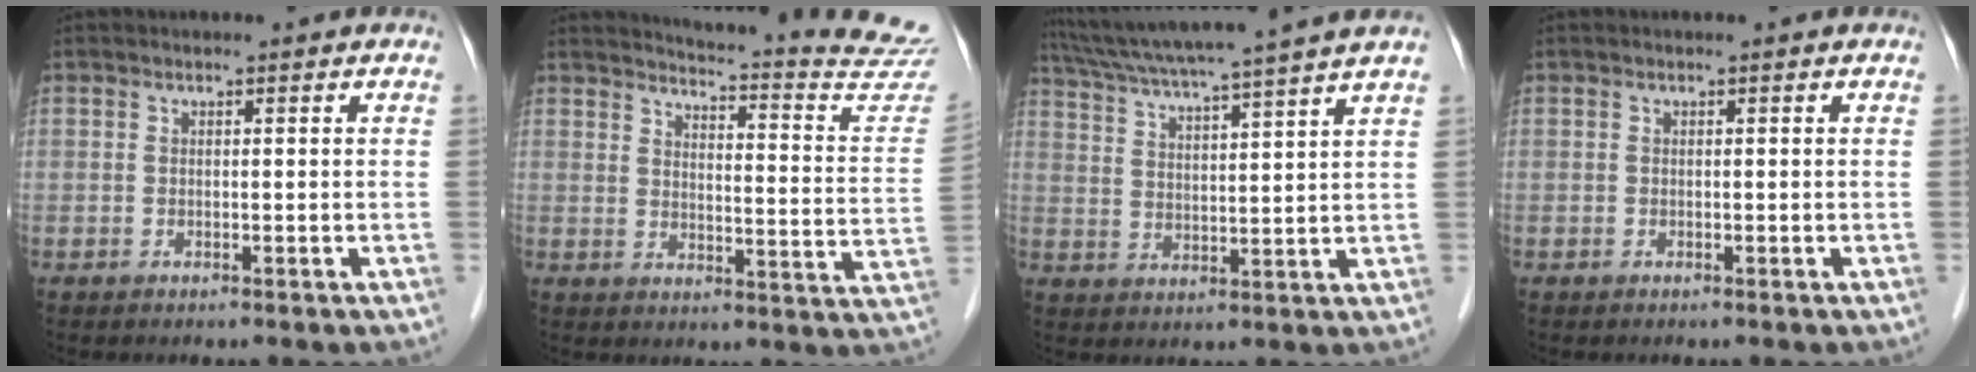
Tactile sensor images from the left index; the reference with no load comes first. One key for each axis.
{"total": 19.9, "fx": 19.2, "fy": 0.9, "fz": 5.0, "tx": -0.063, "ty": -0.119, "tz": 0.203}
{"total": 15.8, "fx": 13.6, "fy": -1.7, "fz": 7.8, "tx": -0.140, "ty": 0.004, "tz": 0.201}
{"total": 0.0}